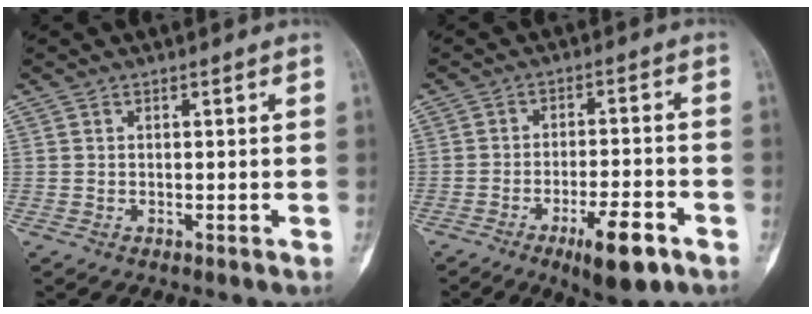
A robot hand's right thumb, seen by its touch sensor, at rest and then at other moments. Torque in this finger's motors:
{"motor_torque": [1.43, 0.89, 1.01, -1.09, 0.22]}